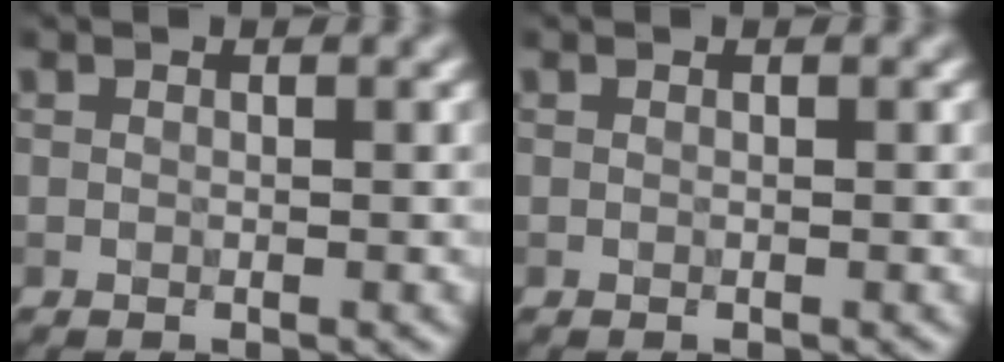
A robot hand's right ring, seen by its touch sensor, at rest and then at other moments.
{"total": 0.0}